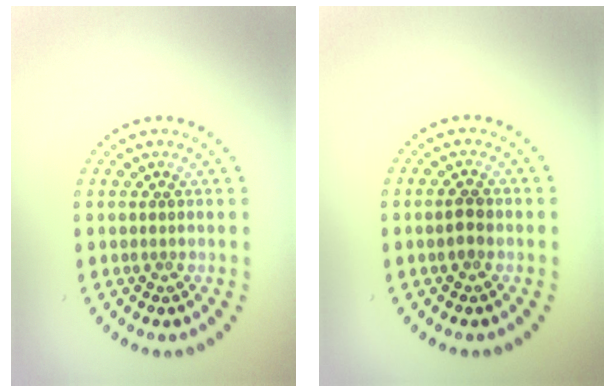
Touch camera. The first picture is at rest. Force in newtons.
{"total": 1.5, "press": 1.5, "slide": 0.1}